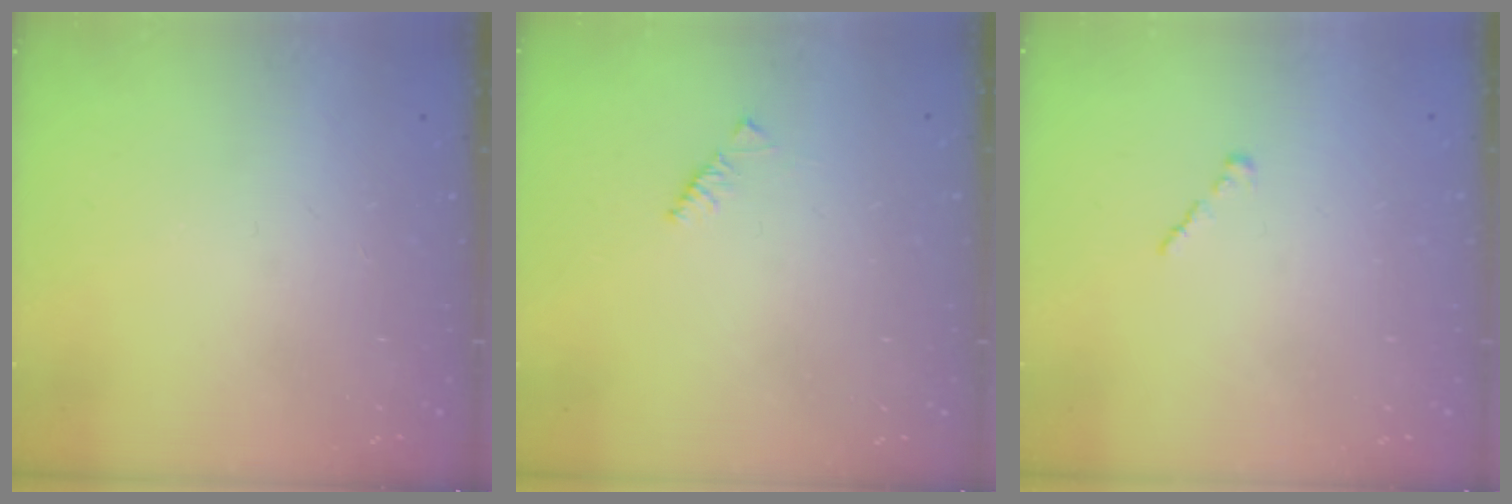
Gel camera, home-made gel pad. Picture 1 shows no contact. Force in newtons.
{"total": 1.8, "press": 1.7, "slide": 0.6}
{"total": 0.0}